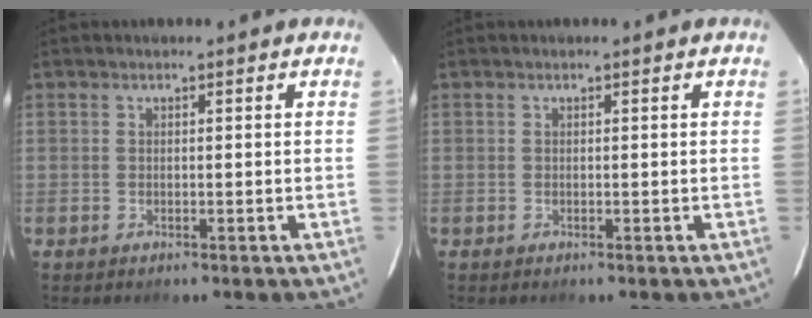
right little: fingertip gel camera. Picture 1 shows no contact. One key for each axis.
{"total": 0.0}